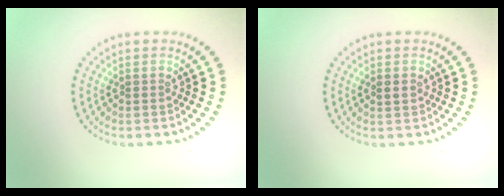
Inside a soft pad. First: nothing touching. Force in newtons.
{"total": 0.8, "press": 0.8, "slide": 0.1}